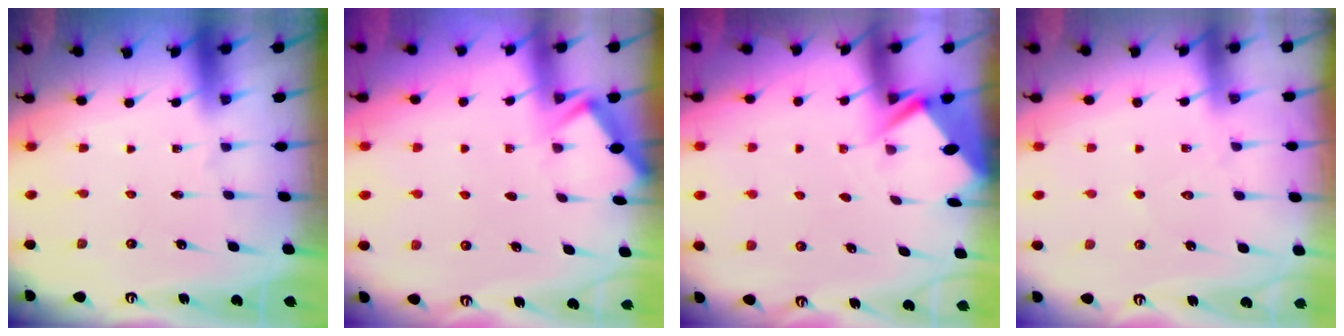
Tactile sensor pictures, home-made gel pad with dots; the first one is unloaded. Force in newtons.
{"total": 2.0, "press": 2.0, "slide": 0.3}
{"total": 2.8, "press": 2.8, "slide": 0.3}
{"total": 5.0, "press": 5.0, "slide": 0.6}